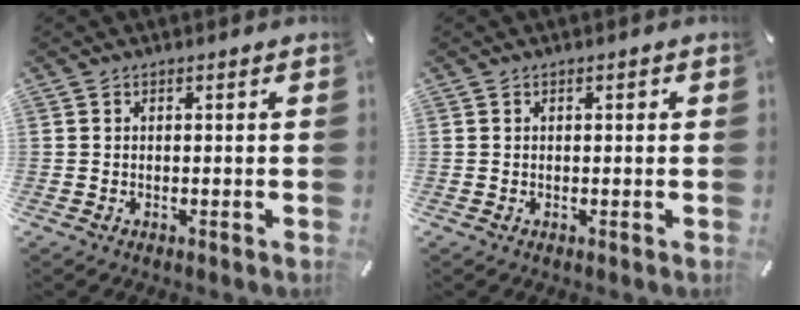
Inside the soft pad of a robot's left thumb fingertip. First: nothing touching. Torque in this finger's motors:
{"motor_torque": [0.05, 0.34, 0.00, -0.09, 0.02]}